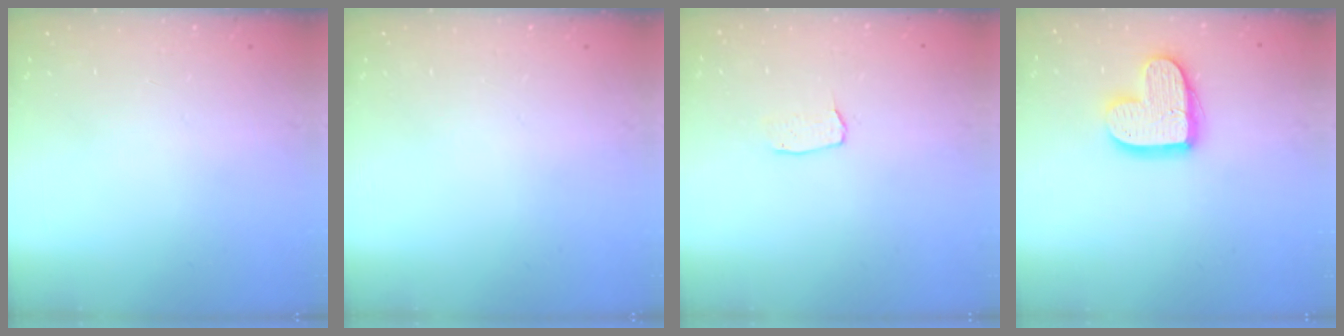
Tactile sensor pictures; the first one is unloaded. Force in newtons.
{"total": 0.0}
{"total": 2.9, "press": 2.9, "slide": 0.2}
{"total": 13.8, "press": 13.8, "slide": 0.9}